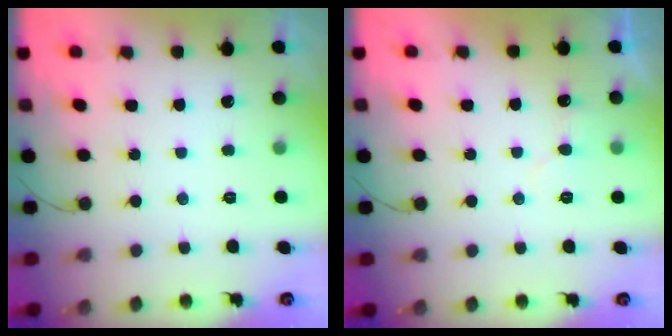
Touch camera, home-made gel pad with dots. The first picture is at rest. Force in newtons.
{"total": 4.2, "press": 4.1, "slide": 0.4}